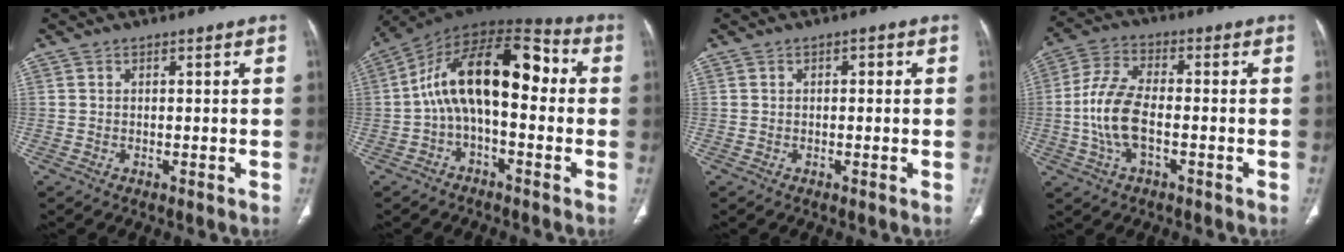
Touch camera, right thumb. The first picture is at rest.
{"total": 17.0, "force": [0.4, 8.5, 14.7], "torque": [-0.223, 0.057, -0.004]}
{"total": 1.1, "force": [0.3, 0.6, 0.9], "torque": [-0.013, 0.003, 0.001]}
{"total": 10.5, "force": [-1.9, 5.1, 8.9], "torque": [-0.192, 0.024, -0.040]}